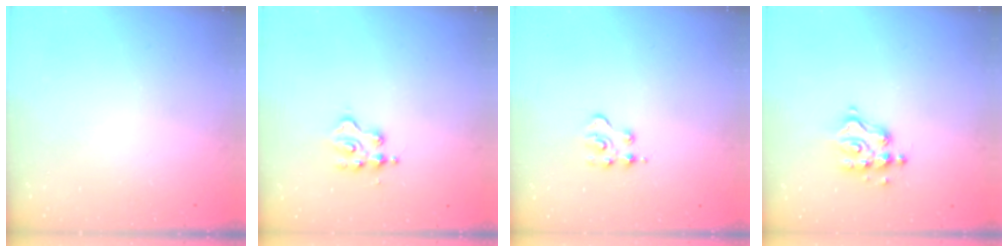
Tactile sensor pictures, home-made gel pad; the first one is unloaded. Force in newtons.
{"total": 2.1, "press": 2.1, "slide": 0.3}
{"total": 3.2, "press": 3.1, "slide": 0.4}
{"total": 7.9, "press": 7.9, "slide": 0.4}